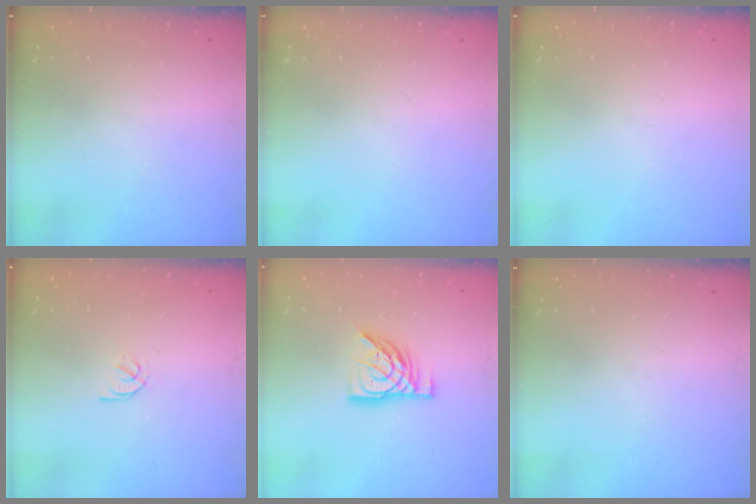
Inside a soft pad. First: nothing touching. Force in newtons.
{"total": 0.0}
{"total": 0.0}
{"total": 1.6, "press": 1.6, "slide": 0.3}
{"total": 12.8, "press": 12.7, "slide": 1.5}
{"total": 0.0}